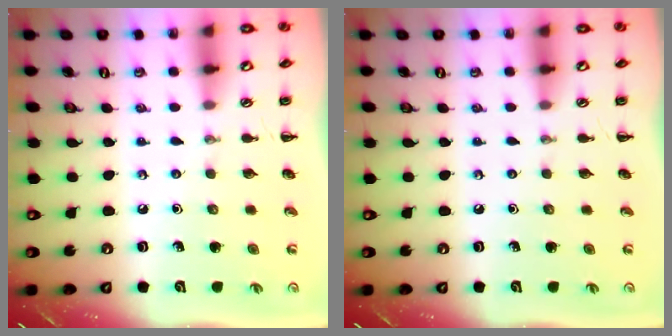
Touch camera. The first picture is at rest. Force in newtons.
{"total": 0.0}